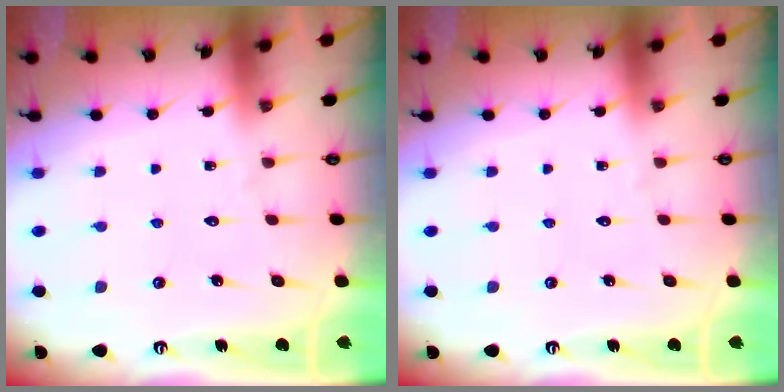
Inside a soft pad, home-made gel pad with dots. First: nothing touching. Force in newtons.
{"total": 0.0}